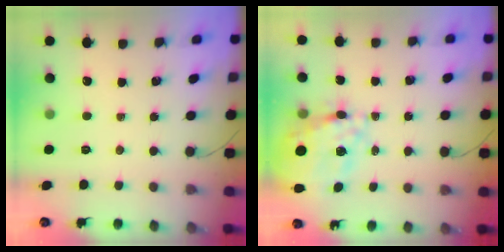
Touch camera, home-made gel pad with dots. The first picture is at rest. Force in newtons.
{"total": 23.6, "press": 23.1, "slide": 4.9}